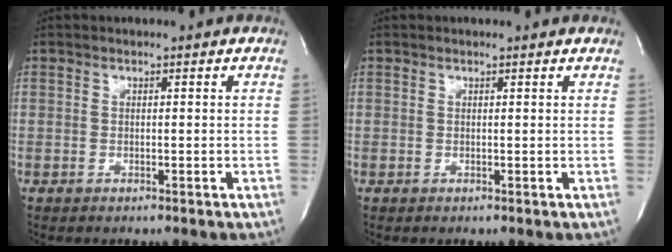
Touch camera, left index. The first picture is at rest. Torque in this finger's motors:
{"motor_torque": [0.06, -0.03, -0.15, -0.02]}